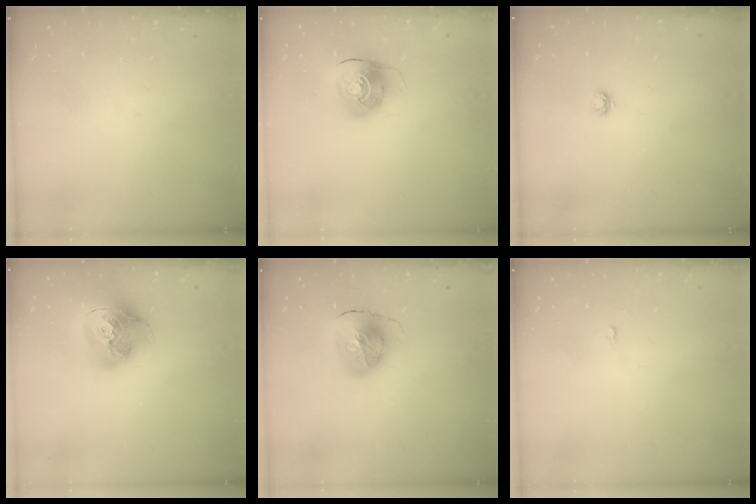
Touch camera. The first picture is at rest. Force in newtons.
{"total": 9.1, "press": 9.0, "slide": 0.8}
{"total": 3.9, "press": 3.9, "slide": 0.5}
{"total": 18.2, "press": 18.0, "slide": 2.2}
{"total": 11.3, "press": 11.2, "slide": 1.4}
{"total": 2.1, "press": 2.1, "slide": 0.2}